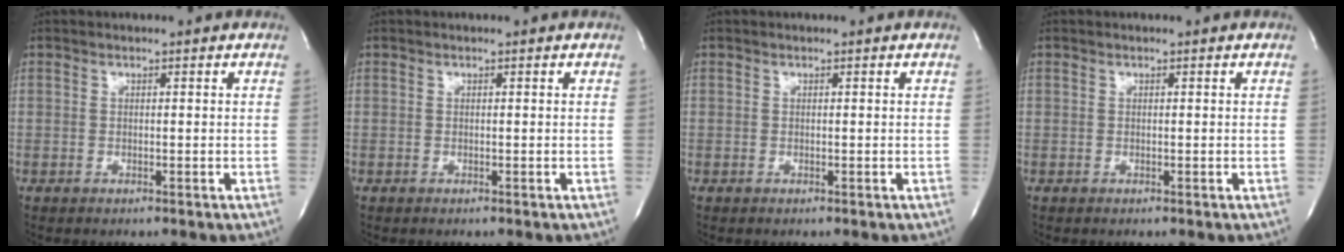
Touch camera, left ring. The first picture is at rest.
{"total": 0.0}
{"total": 0.0}
{"total": 0.0}